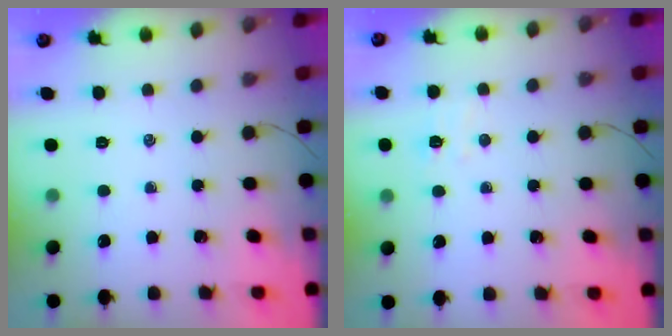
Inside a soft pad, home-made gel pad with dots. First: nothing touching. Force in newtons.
{"total": 4.1, "press": 4.0, "slide": 0.8}